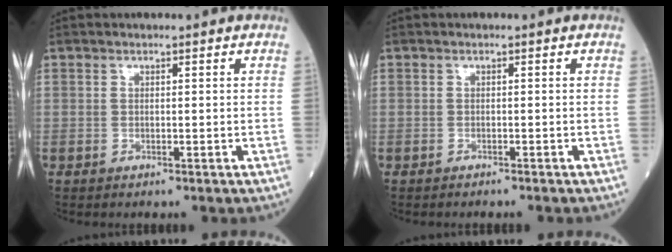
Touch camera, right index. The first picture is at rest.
{"total": 1.4, "force": [-1.3, 0.0, 0.6], "torque": [-0.009, 0.000, -0.016]}